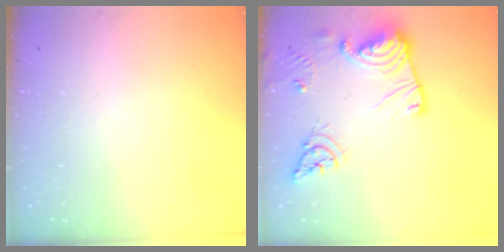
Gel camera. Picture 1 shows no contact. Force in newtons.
{"total": 17.7, "press": 17.6, "slide": 1.8}